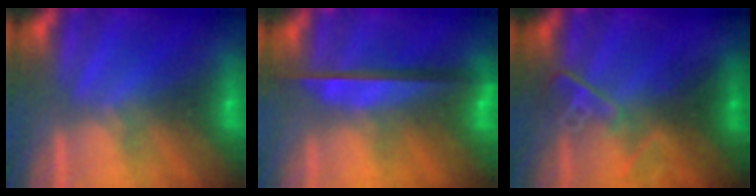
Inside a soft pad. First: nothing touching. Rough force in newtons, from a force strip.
{"total": 8.7}
{"total": 2.5}